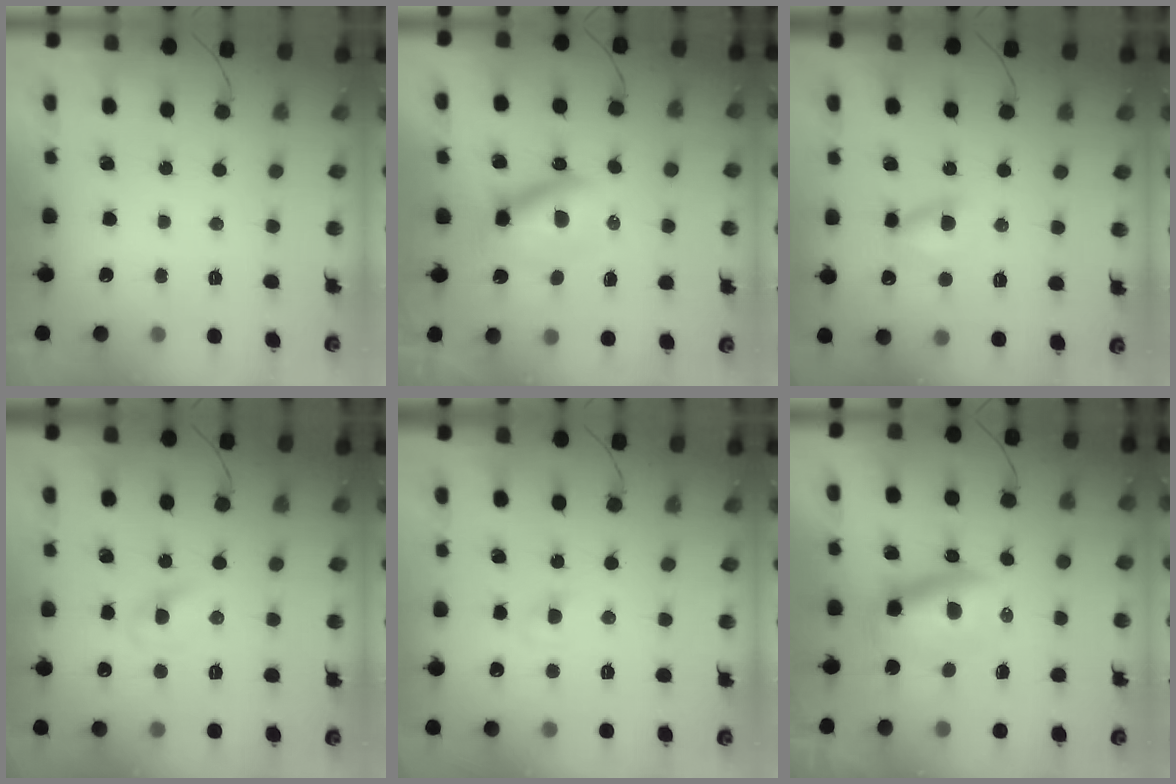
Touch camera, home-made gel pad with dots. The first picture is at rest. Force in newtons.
{"total": 6.5, "press": 6.5, "slide": 0.7}
{"total": 7.1, "press": 7.1, "slide": 1.1}
{"total": 3.5, "press": 3.3, "slide": 1.2}
{"total": 2.6, "press": 2.5, "slide": 0.8}
{"total": 7.1, "press": 6.8, "slide": 2.1}